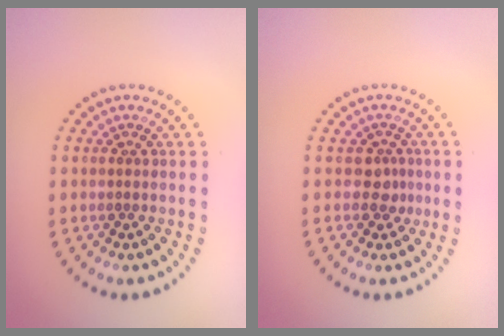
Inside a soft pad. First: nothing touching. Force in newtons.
{"total": 1.8, "press": 1.3, "slide": 1.2}